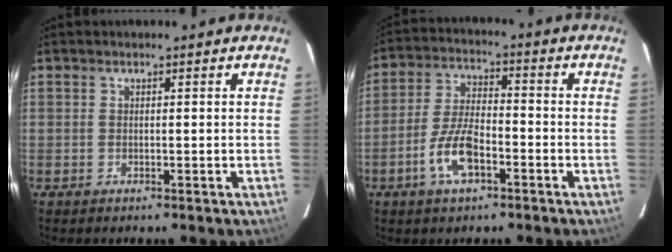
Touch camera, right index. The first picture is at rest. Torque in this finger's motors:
{"motor_torque": [1.30, -0.54, 0.61, 0.08]}